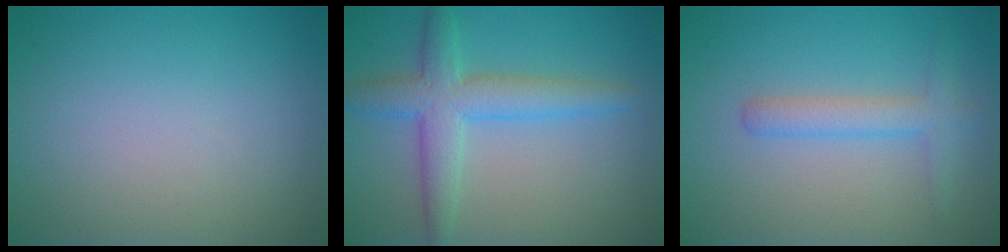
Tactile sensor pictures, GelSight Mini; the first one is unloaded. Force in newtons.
{"total": 4.6, "press": 4.6, "slide": 0.1}
{"total": 2.5, "press": 2.5, "slide": 0.1}